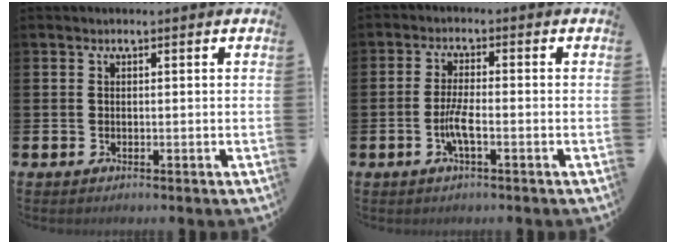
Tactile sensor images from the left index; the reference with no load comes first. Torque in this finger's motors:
{"motor_torque": [0.24, 0.11, 0.15, 0.10]}